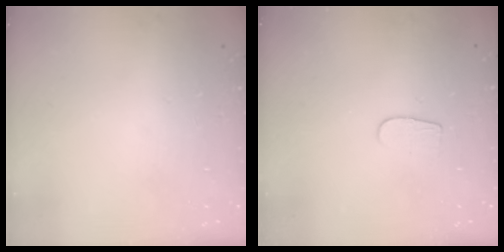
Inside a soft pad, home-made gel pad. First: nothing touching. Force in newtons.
{"total": 3.9, "press": 3.9, "slide": 0.4}